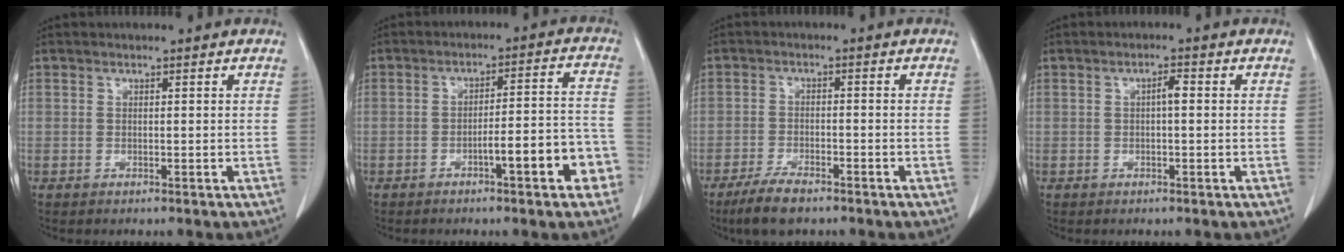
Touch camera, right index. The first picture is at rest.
{"total": 9.2, "force": [-4.2, 1.5, 8.1], "torque": [-0.097, 0.033, -0.051]}
{"total": 5.5, "force": [-4.2, 1.4, 3.3], "torque": [-0.068, -0.008, -0.075]}
{"total": 1.7, "force": [0.1, 0.4, 1.7], "torque": [-0.029, 0.005, 0.001]}